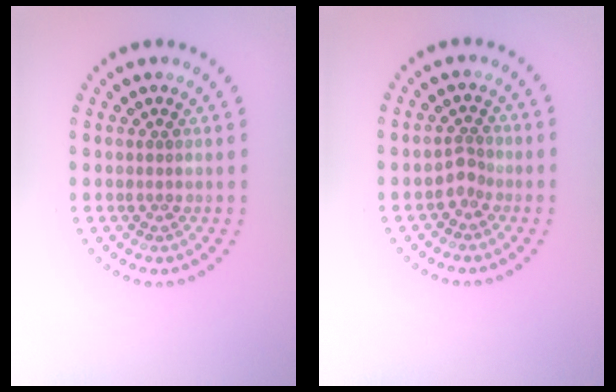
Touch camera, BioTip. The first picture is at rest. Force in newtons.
{"total": 1.3, "press": 1.0, "slide": 0.9}